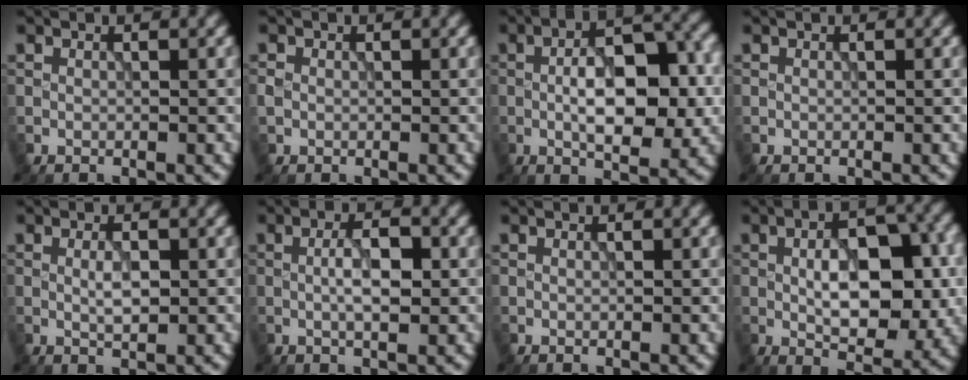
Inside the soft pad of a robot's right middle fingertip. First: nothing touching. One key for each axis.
{"total": 1.0, "fx": 0.0, "fy": 0.9, "fz": 0.4, "tx": -0.006, "ty": -0.001, "tz": -0.002}
{"total": 8.5, "fx": -0.7, "fy": 3.7, "fz": 7.6, "tx": -0.119, "ty": 0.006, "tz": -0.014}
{"total": 0.0}
{"total": 1.7, "fx": 0.1, "fy": 0.6, "fz": 1.6, "tx": -0.033, "ty": 0.000, "tz": 0.003}
{"total": 3.2, "fx": -0.1, "fy": 1.0, "fz": 3.0, "tx": -0.060, "ty": 0.003, "tz": -0.003}
{"total": 0.0}
{"total": 8.0, "fx": -0.1, "fy": 4.1, "fz": 6.9, "tx": -0.110, "ty": -0.001, "tz": -0.003}